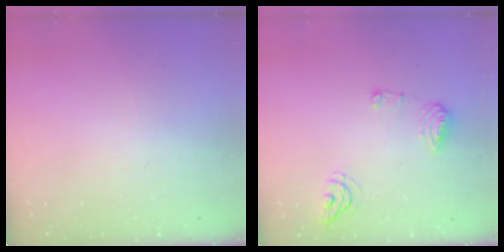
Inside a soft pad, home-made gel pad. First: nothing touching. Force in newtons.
{"total": 8.6, "press": 8.5, "slide": 0.1}